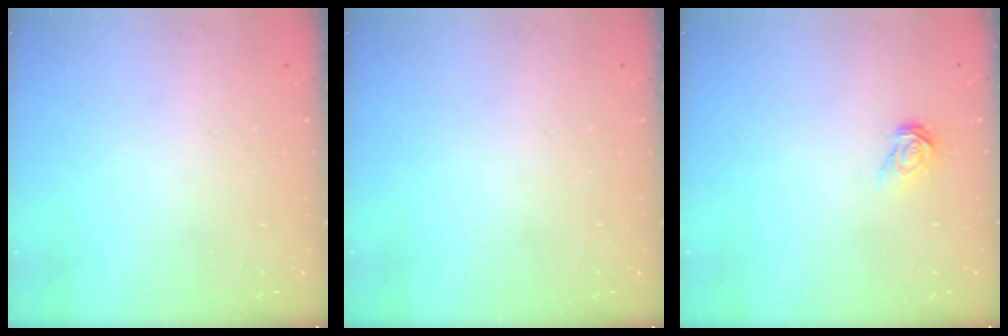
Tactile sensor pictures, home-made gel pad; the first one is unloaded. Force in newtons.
{"total": 0.0}
{"total": 5.7, "press": 5.7, "slide": 0.1}